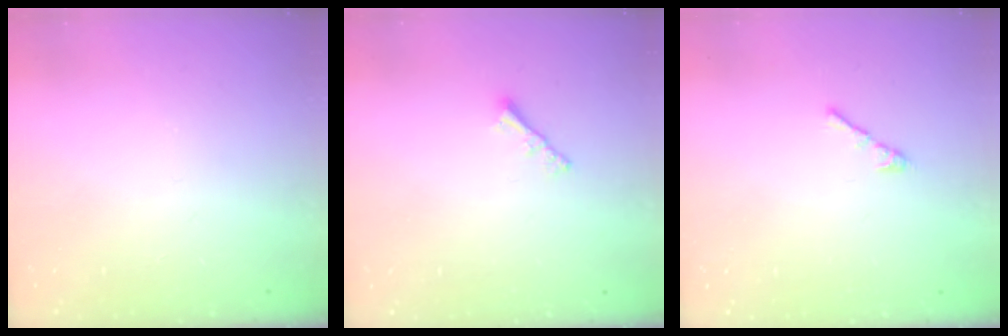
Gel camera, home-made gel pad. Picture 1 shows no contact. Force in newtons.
{"total": 2.0, "press": 2.0, "slide": 0.5}
{"total": 3.0, "press": 2.9, "slide": 0.8}